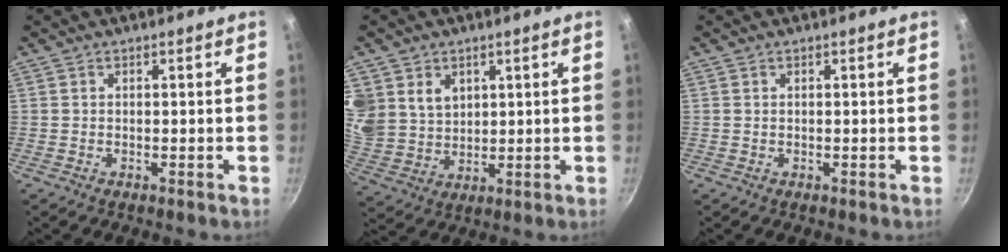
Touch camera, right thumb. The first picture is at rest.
{"total": 12.6, "force": [5.2, 10.1, 5.5], "torque": [-0.109, -0.015, 0.119]}
{"total": 0.0}